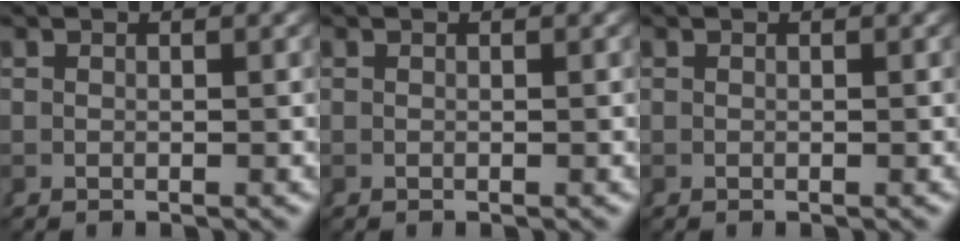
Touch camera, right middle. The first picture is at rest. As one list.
[{"total": 0.0}, {"total": 0.0}]